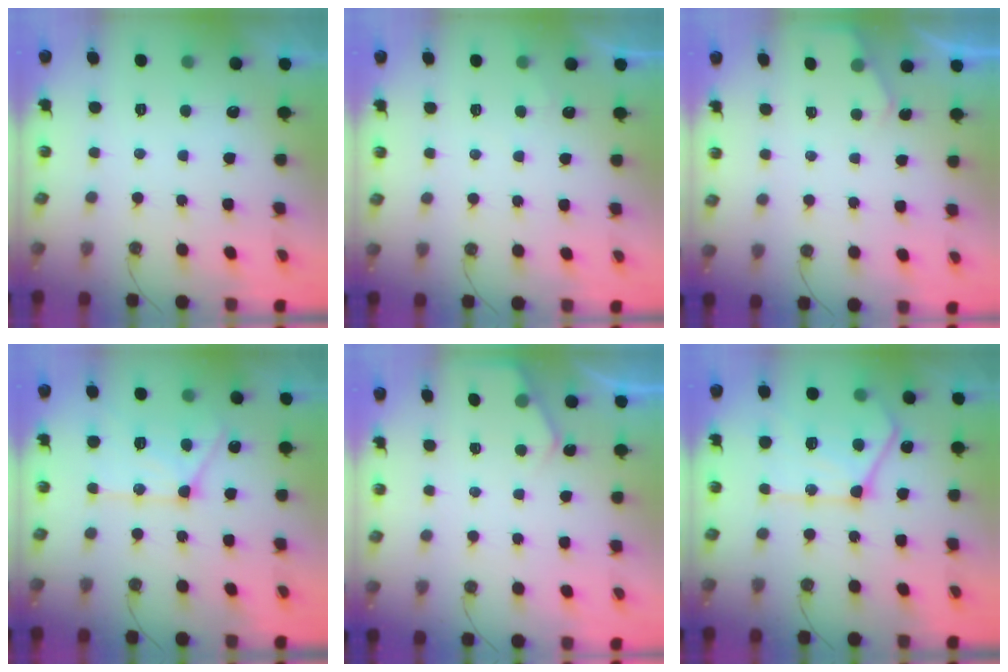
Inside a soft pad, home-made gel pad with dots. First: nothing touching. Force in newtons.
{"total": 2.8, "press": 2.8, "slide": 0.3}
{"total": 3.0, "press": 2.9, "slide": 0.5}
{"total": 15.0, "press": 14.9, "slide": 1.7}
{"total": 3.9, "press": 3.9, "slide": 0.5}
{"total": 19.9, "press": 19.8, "slide": 1.5}